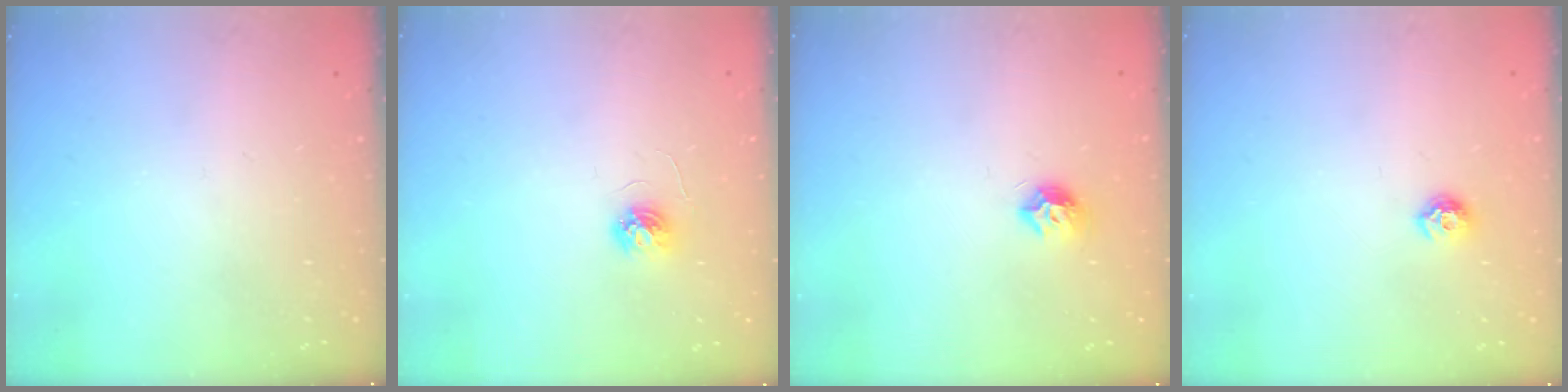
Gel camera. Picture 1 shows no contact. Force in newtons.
{"total": 3.7, "press": 3.7, "slide": 0.3}
{"total": 7.9, "press": 7.9, "slide": 0.8}
{"total": 6.4, "press": 6.3, "slide": 0.9}